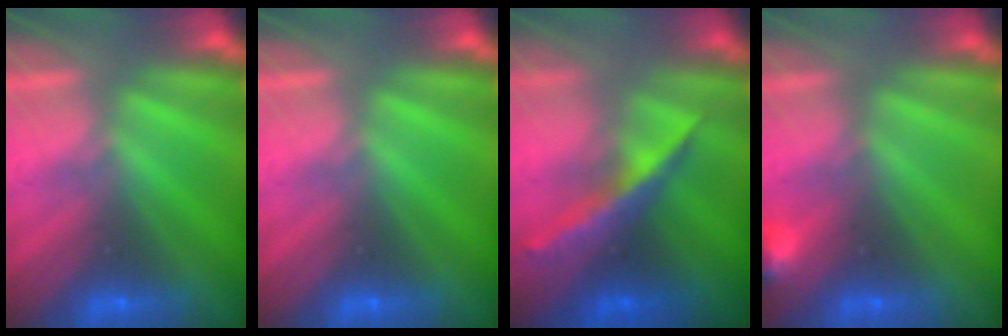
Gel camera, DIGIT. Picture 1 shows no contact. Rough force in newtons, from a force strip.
{"total": 0.0}
{"total": 7.3}
{"total": 2.9}